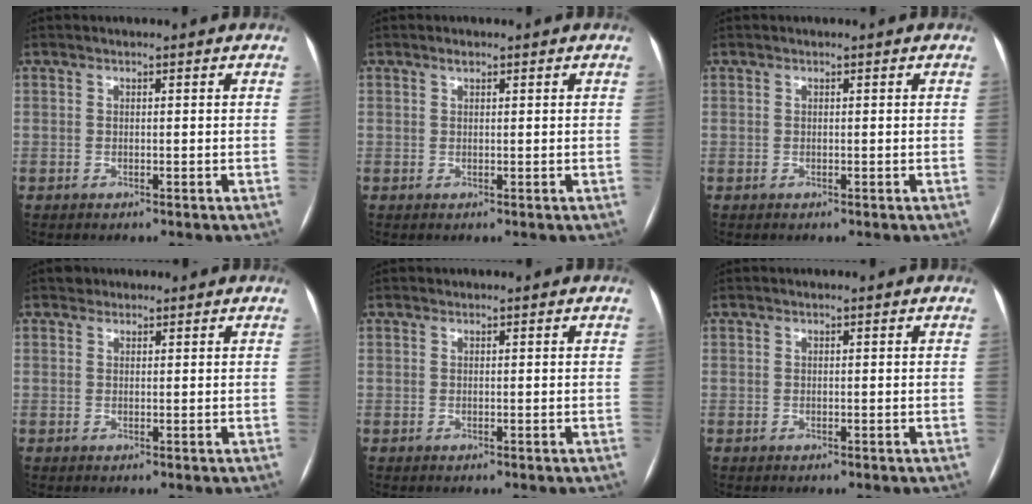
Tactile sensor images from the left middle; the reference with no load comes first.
{"total": 0.8, "force": [0.6, 0.3, 0.4], "torque": [-0.012, 0.003, 0.011]}
{"total": 0.0}
{"total": 1.2, "force": [1.0, 0.8, -0.2], "torque": [0.005, 0.007, 0.011]}
{"total": 0.0}
{"total": 0.0}